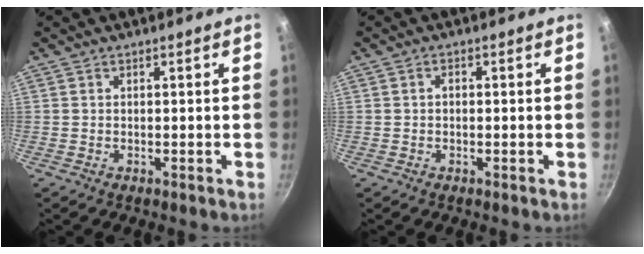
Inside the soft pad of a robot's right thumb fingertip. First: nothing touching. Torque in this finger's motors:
{"motor_torque": [-0.82, 0.02, 0.39, -0.11, 0.05]}